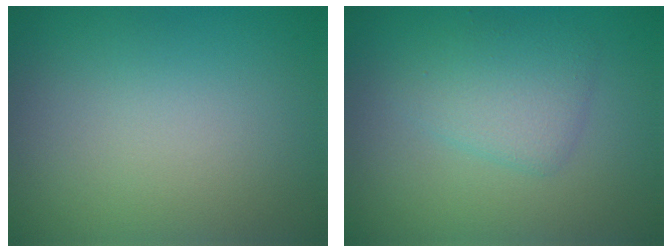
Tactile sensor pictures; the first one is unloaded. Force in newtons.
{"total": 2.7, "press": 2.7, "slide": 0.1}